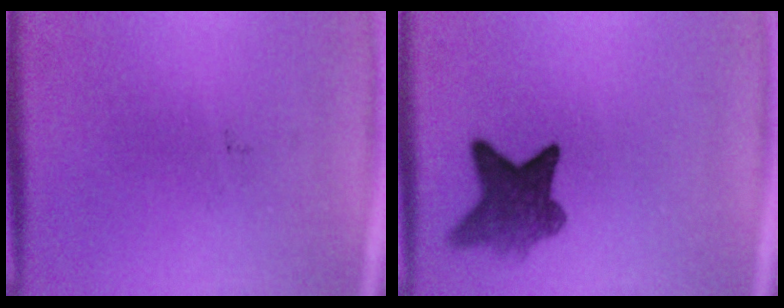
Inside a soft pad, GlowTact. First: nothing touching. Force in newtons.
{"total": 6.8}